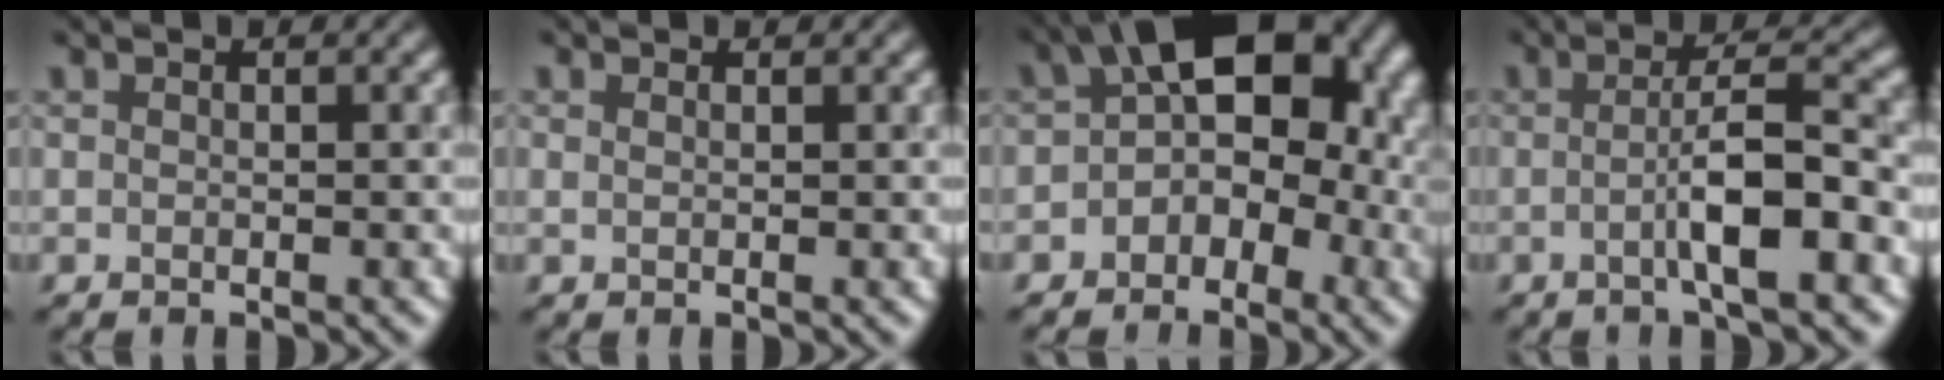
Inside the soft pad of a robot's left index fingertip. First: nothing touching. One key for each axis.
{"total": 0.6, "fx": 0.5, "fy": 0.2, "fz": 0.1, "tx": -0.002, "ty": -0.008, "tz": 0.005}
{"total": 10.4, "fx": 0.7, "fy": 6.8, "fz": 7.9, "tx": -0.081, "ty": 0.019, "tz": 0.001}
{"total": 4.8, "fx": -1.3, "fy": 0.5, "fz": 4.6, "tx": -0.076, "ty": 0.009, "tz": -0.028}